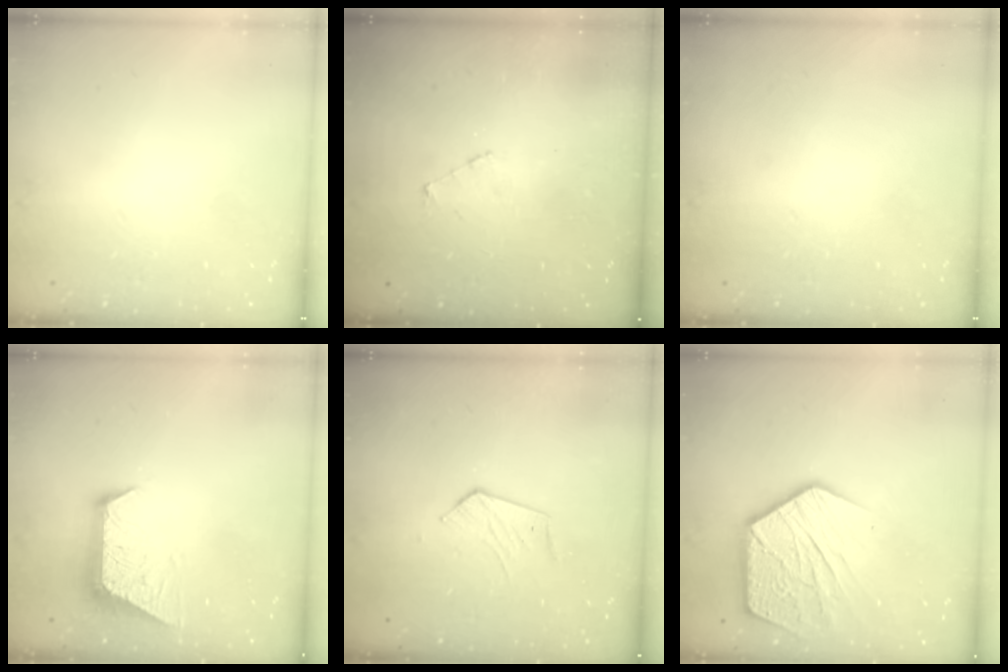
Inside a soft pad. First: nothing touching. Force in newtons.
{"total": 3.0, "press": 3.0, "slide": 0.3}
{"total": 0.0}
{"total": 9.7, "press": 9.7, "slide": 0.2}
{"total": 4.0, "press": 4.0, "slide": 0.4}
{"total": 16.3, "press": 16.2, "slide": 1.5}